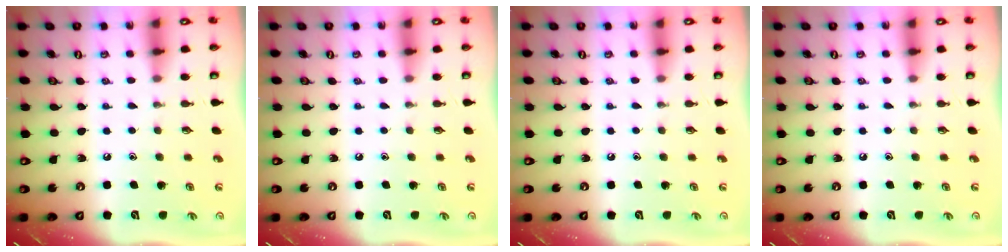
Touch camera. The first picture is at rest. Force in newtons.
{"total": 0.0}
{"total": 0.0}
{"total": 0.0}